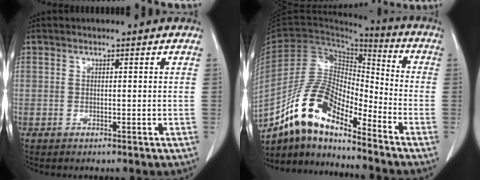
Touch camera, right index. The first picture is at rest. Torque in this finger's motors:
{"motor_torque": [0.17, -0.09, 0.20, 0.03]}